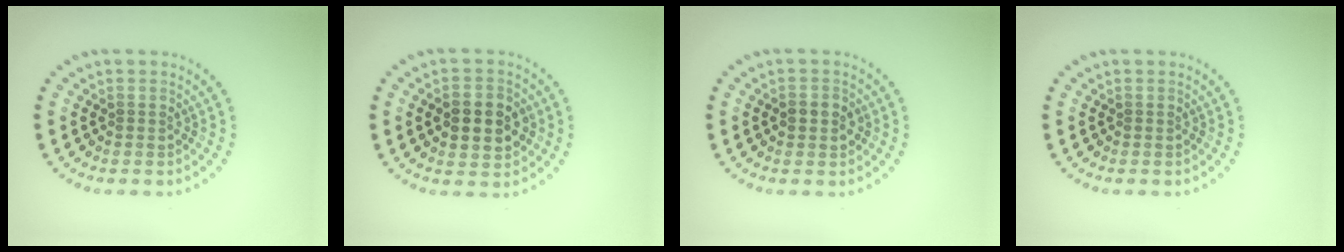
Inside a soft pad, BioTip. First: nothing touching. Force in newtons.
{"total": 4.4, "press": 4.4, "slide": 0.3}
{"total": 1.7, "press": 1.7, "slide": 0.2}
{"total": 0.0}